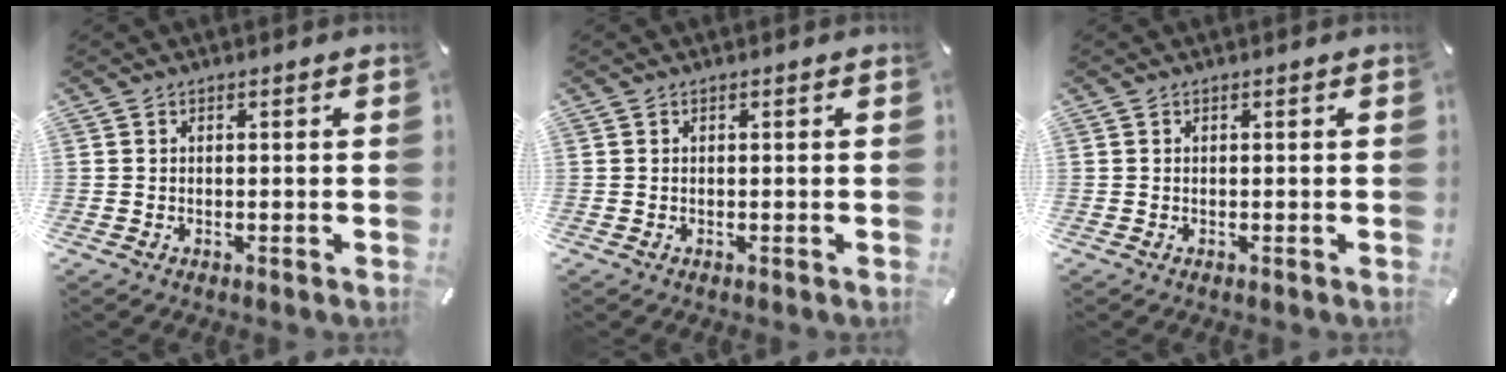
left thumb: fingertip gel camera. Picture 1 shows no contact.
{"total": 0.0}
{"total": 0.0}